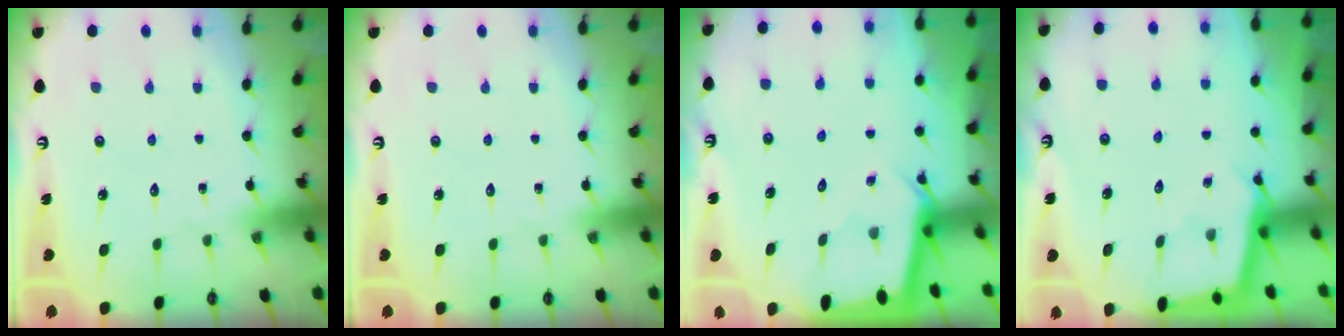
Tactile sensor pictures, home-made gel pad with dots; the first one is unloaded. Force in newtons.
{"total": 0.0}
{"total": 2.3, "press": 2.3, "slide": 0.2}
{"total": 2.5, "press": 2.5, "slide": 0.2}